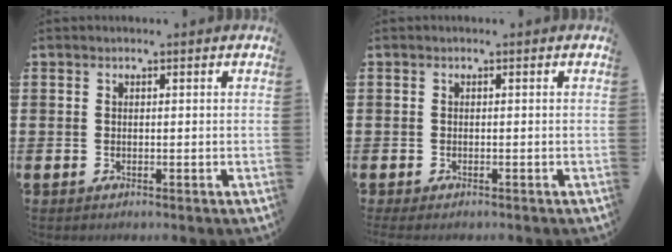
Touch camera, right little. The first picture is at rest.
{"total": 0.6, "force": [-0.5, 0.2, 0.2], "torque": [-0.007, -0.001, -0.010]}